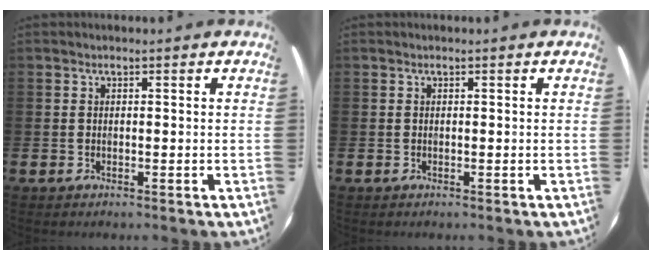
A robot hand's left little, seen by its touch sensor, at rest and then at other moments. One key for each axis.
{"total": 0.0}